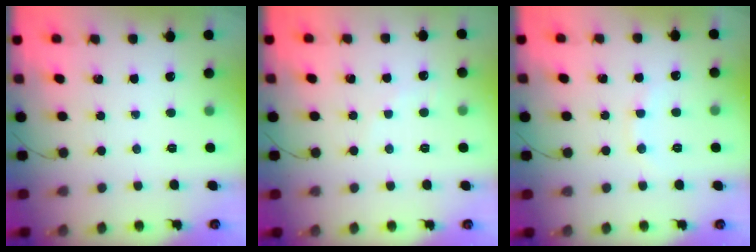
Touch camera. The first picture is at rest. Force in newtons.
{"total": 3.5, "press": 3.3, "slide": 1.1}
{"total": 6.2, "press": 6.0, "slide": 1.4}